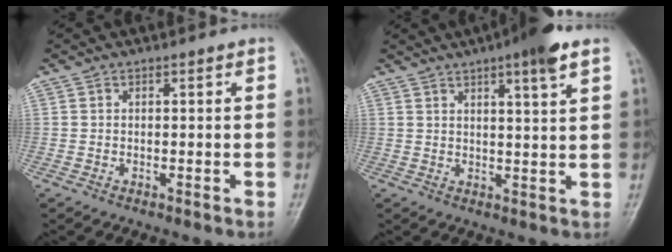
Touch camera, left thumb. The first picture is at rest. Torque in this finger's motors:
{"motor_torque": [1.55, 0.73, 1.15, -0.84, 0.30]}